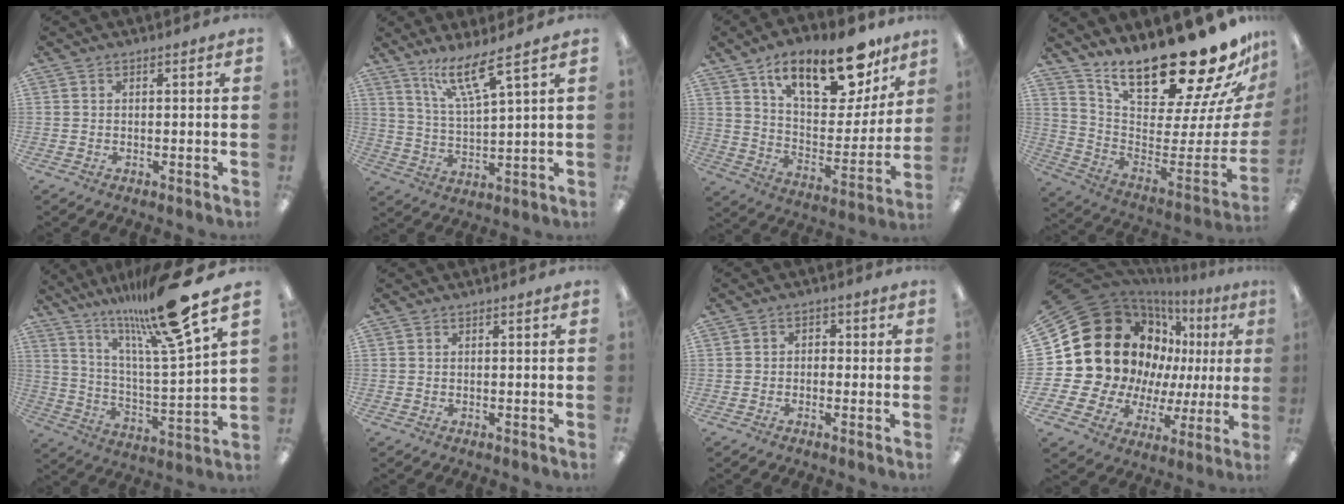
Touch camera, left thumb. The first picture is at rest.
{"total": 10.6, "force": [7.6, 1.5, 7.3], "torque": [-0.144, -0.033, 0.131]}
{"total": 22.0, "force": [14.8, 9.2, 13.5], "torque": [-0.196, -0.086, 0.247]}
{"total": 23.0, "force": [19.0, 4.9, 12.1], "torque": [-0.180, -0.163, 0.315]}
{"total": 22.9, "force": [17.8, 2.2, 14.2], "torque": [-0.246, -0.097, 0.279]}
{"total": 0.0}
{"total": 2.2, "force": [-1.5, 1.5, 0.5], "torque": [-0.008, 0.010, -0.031]}
{"total": 25.9, "force": [8.3, 20.4, 13.6], "torque": [-0.275, -0.067, 0.193]}